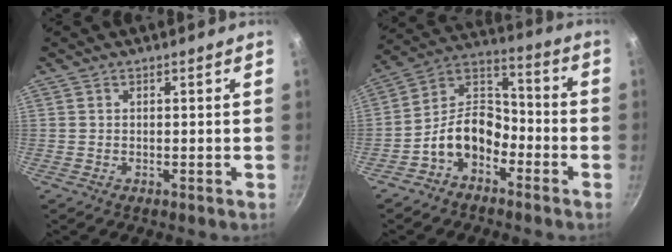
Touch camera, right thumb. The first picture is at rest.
{"total": 11.3, "force": [-5.4, 7.5, 6.5], "torque": [-0.083, 0.068, -0.122]}